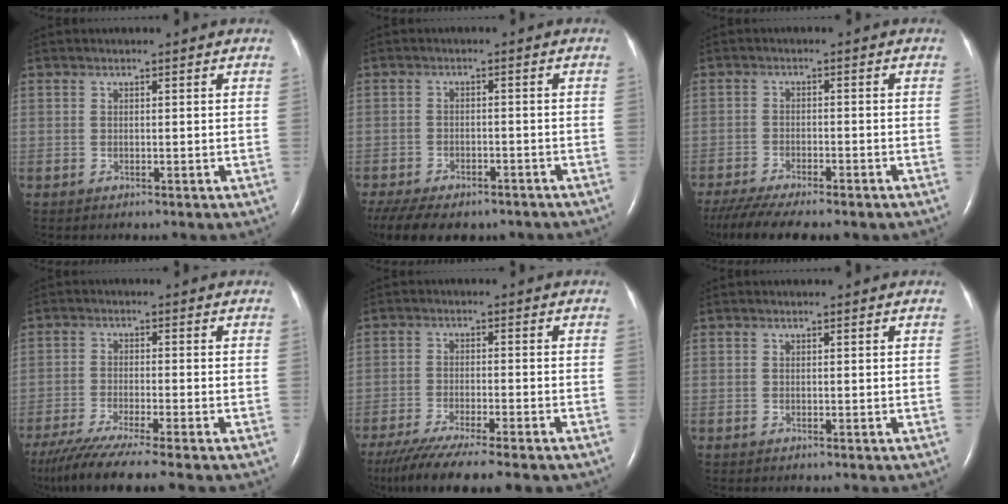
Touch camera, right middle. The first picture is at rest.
{"total": 15.9, "force": [-11.9, 7.4, 7.4], "torque": [-0.186, -0.013, -0.160]}
{"total": 13.6, "force": [-11.1, 3.0, 7.2], "torque": [-0.137, -0.020, -0.167]}
{"total": 11.1, "force": [-9.1, -0.7, 6.2], "torque": [-0.093, -0.035, -0.147]}
{"total": 12.9, "force": [-10.5, 0.9, 7.4], "torque": [-0.122, -0.034, -0.166]}
{"total": 0.0}